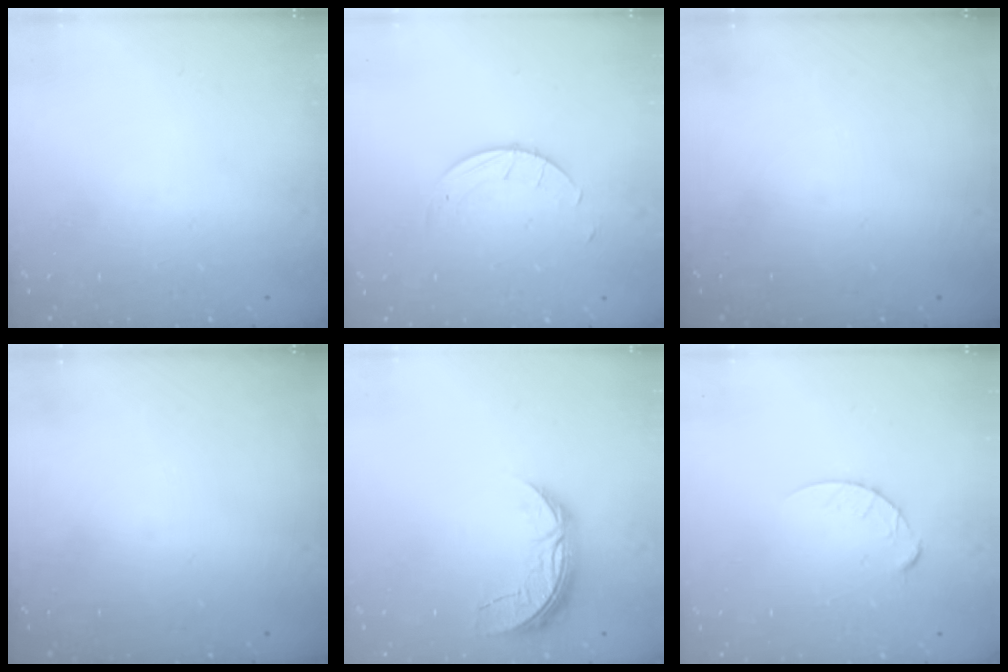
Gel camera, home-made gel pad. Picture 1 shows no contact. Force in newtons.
{"total": 2.7, "press": 2.7, "slide": 0.3}
{"total": 0.0}
{"total": 0.0}
{"total": 7.1, "press": 7.1, "slide": 0.6}
{"total": 5.7, "press": 5.7, "slide": 0.5}